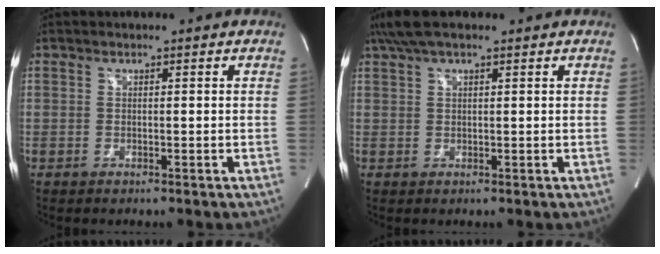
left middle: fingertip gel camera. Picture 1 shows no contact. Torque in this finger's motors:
{"motor_torque": [0.58, -0.30, 0.02, 0.06]}